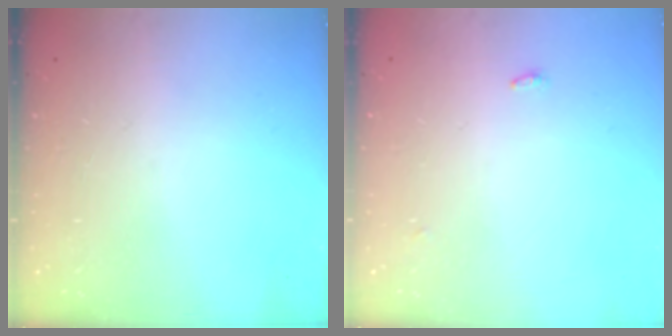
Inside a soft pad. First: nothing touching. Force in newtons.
{"total": 6.3, "press": 2.7, "slide": 5.7}